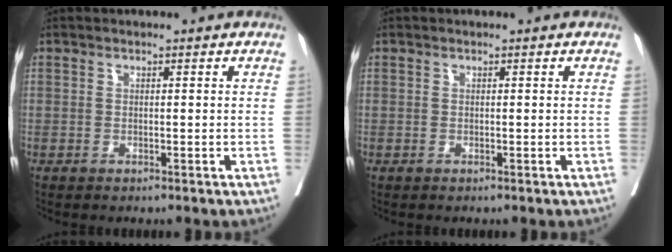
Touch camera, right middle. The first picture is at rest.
{"total": 0.0}